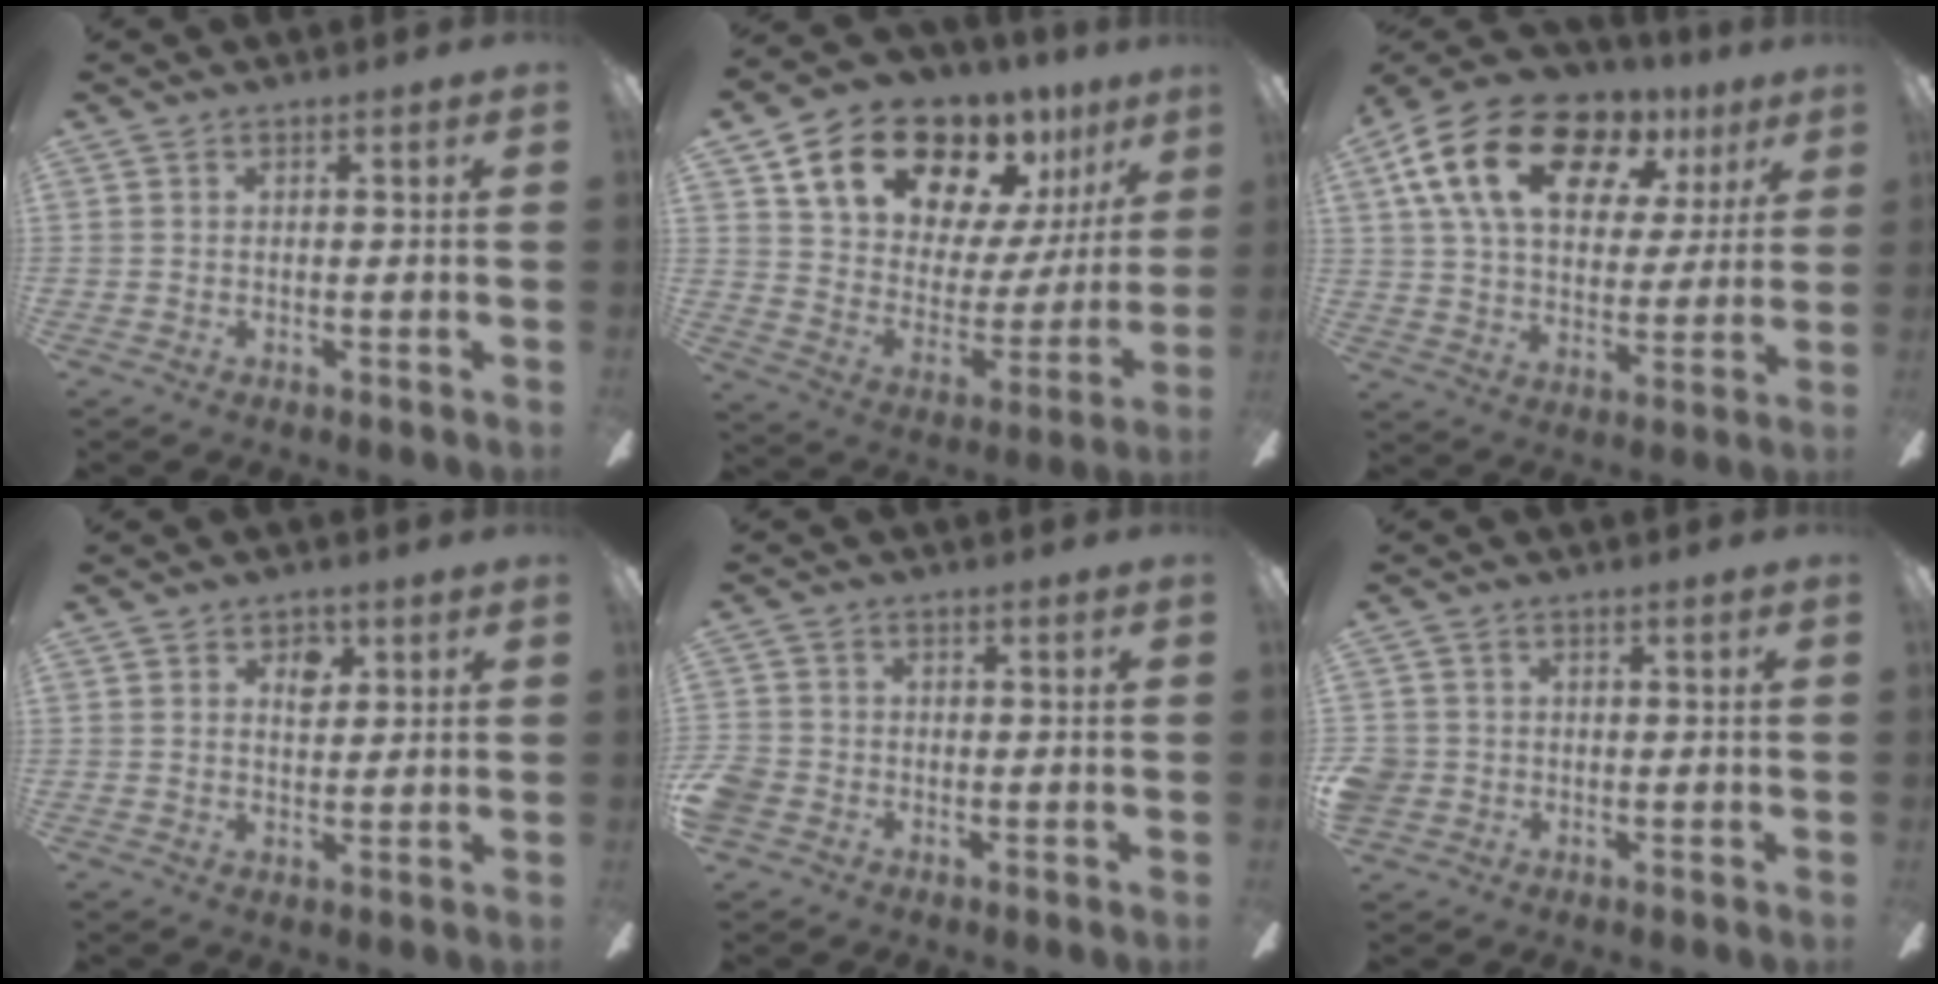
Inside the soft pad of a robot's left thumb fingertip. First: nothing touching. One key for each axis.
{"total": 18.9, "fx": 14.8, "fy": 9.4, "fz": 7.1, "tx": -0.129, "ty": -0.101, "tz": 0.269}
{"total": 20.7, "fx": 10.4, "fy": 12.3, "fz": 13.0, "tx": -0.240, "ty": -0.033, "tz": 0.184}
{"total": 4.5, "fx": 2.1, "fy": 2.9, "fz": 2.8, "tx": -0.022, "ty": -0.006, "tz": 0.027}
{"total": 4.4, "fx": -2.1, "fy": 3.5, "fz": 1.6, "tx": -0.037, "ty": 0.015, "tz": -0.040}
{"total": 3.6, "fx": -0.8, "fy": 3.4, "fz": 0.9, "tx": -0.025, "ty": 0.009, "tz": -0.014}